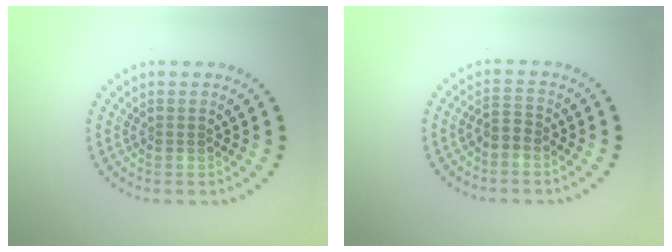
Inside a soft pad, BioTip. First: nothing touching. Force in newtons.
{"total": 1.4, "press": 1.2, "slide": 0.8}